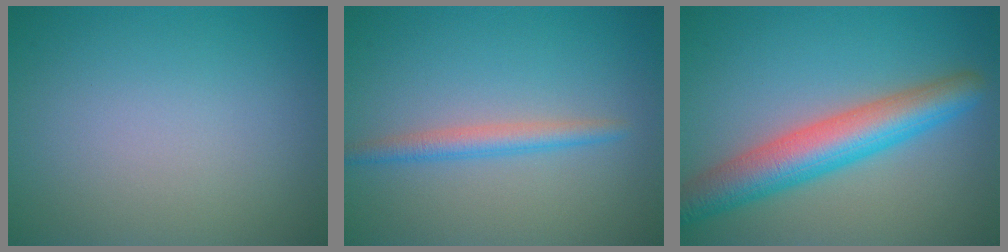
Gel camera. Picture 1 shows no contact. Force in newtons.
{"total": 2.1, "press": 2.1, "slide": 0.1}
{"total": 6.8, "press": 6.8, "slide": 0.4}